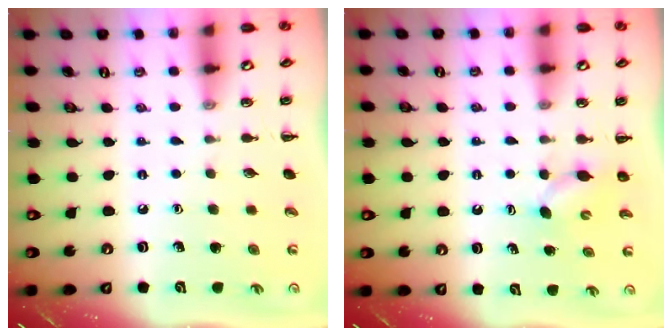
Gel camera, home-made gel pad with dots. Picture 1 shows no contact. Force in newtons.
{"total": 4.0, "press": 3.9, "slide": 0.9}